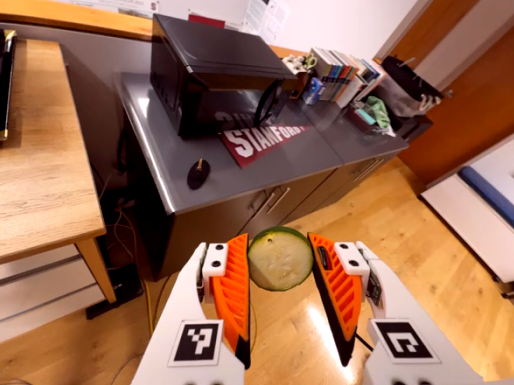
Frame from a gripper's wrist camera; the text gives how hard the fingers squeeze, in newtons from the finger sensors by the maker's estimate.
{"total": 9.7, "left": 10.1, "right": 9.2}